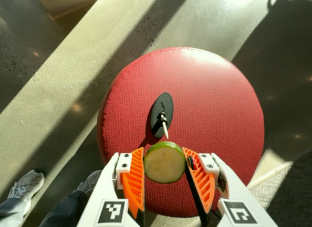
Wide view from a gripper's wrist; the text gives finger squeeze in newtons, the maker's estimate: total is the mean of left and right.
{"total": 9.4, "left": 9.3, "right": 9.4}